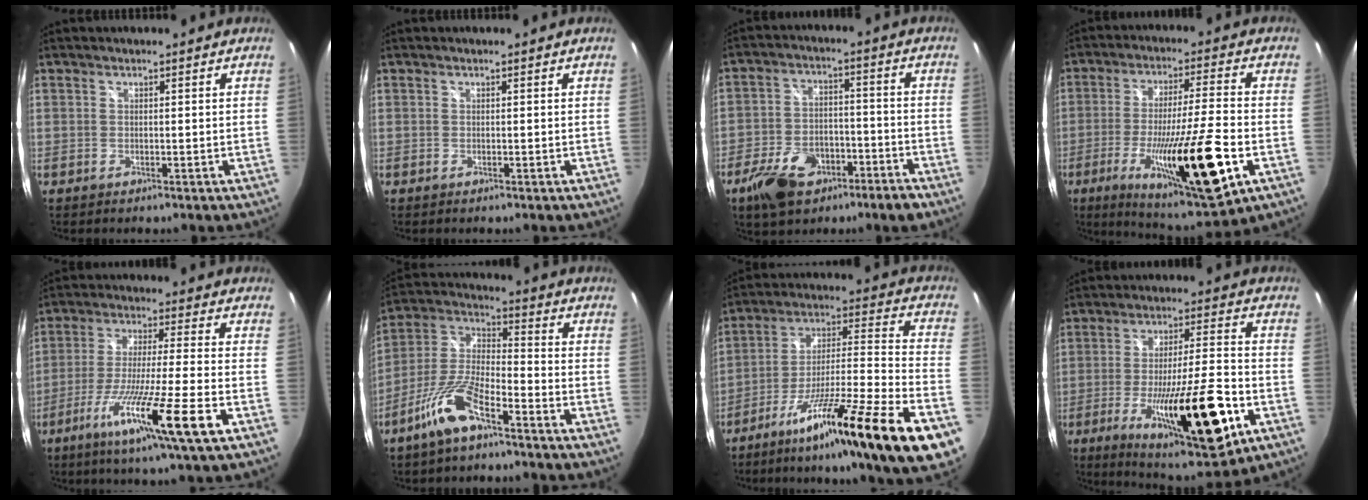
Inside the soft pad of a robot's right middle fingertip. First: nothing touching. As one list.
[{"total": 0.0}, {"total": 12.0, "force": [-7.5, 6.2, 7.0], "torque": [-0.160, -0.003, -0.127]}, {"total": 21.7, "force": [-8.0, 2.8, 20.0], "torque": [-0.352, -0.050, -0.125]}, {"total": 15.4, "force": [-7.7, -0.8, 13.4], "torque": [-0.253, -0.037, -0.139]}, {"total": 11.6, "force": [-7.4, 3.3, 8.2], "torque": [-0.184, 0.000, -0.144]}, {"total": 27.3, "force": [-17.1, 0.5, 21.3], "torque": [-0.304, -0.049, -0.270]}, {"total": 22.4, "force": [-9.2, 4.0, 20.0], "torque": [-0.341, -0.042, -0.136]}]